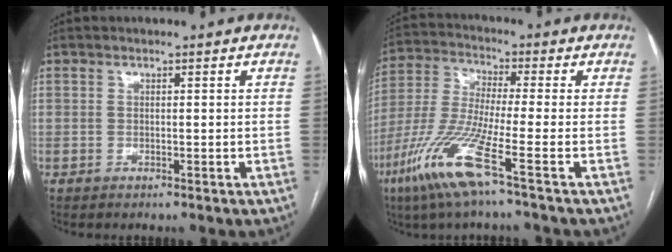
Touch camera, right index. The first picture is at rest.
{"total": 12.1, "force": [-6.1, -0.3, 10.5], "torque": [-0.230, -0.028, -0.129]}